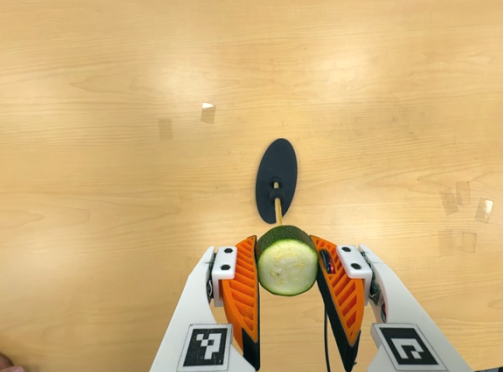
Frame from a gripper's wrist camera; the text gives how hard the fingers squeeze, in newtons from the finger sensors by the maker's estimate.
{"total": 11.4, "left": 11.8, "right": 11.0}